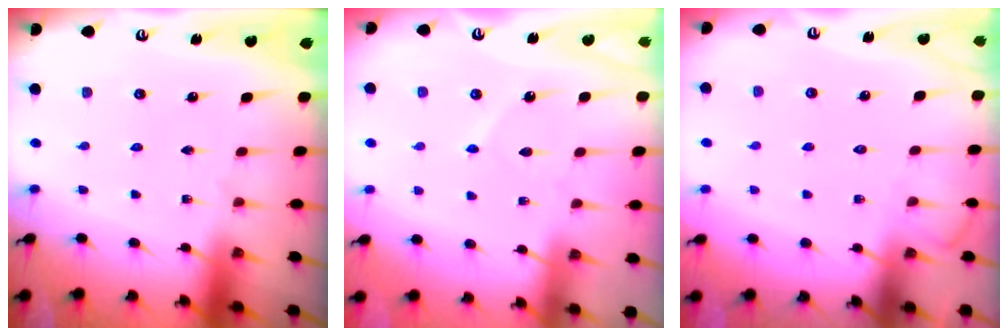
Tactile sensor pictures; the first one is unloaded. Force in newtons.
{"total": 3.5, "press": 3.4, "slide": 0.4}
{"total": 5.3, "press": 5.3, "slide": 0.7}